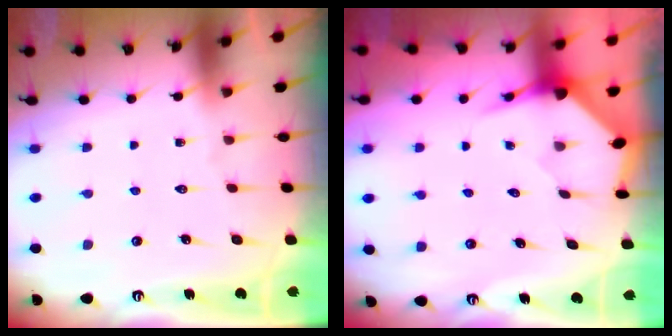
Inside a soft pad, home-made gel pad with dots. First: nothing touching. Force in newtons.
{"total": 3.7, "press": 3.6, "slide": 0.4}